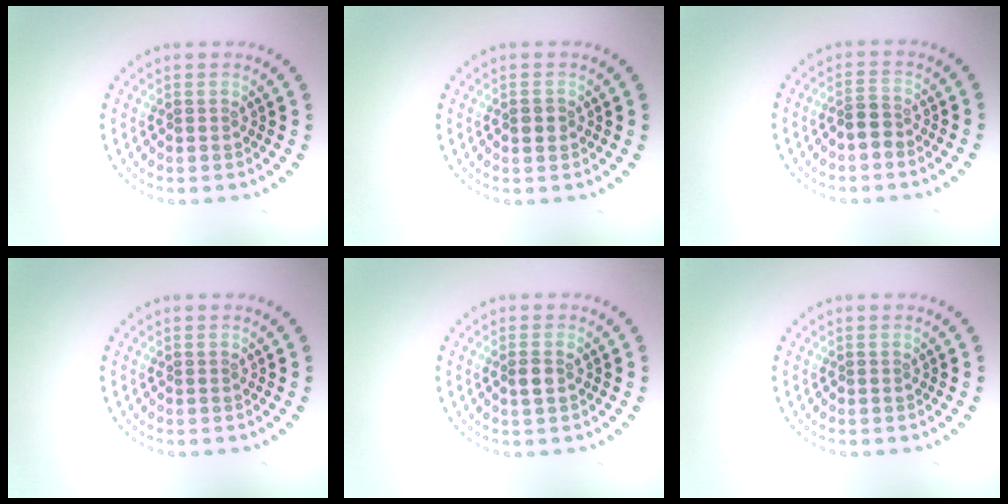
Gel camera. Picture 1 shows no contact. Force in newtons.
{"total": 1.4, "press": 1.4, "slide": 0.3}
{"total": 1.7, "press": 1.4, "slide": 0.8}
{"total": 0.0}
{"total": 1.1, "press": 1.0, "slide": 0.5}
{"total": 0.0}